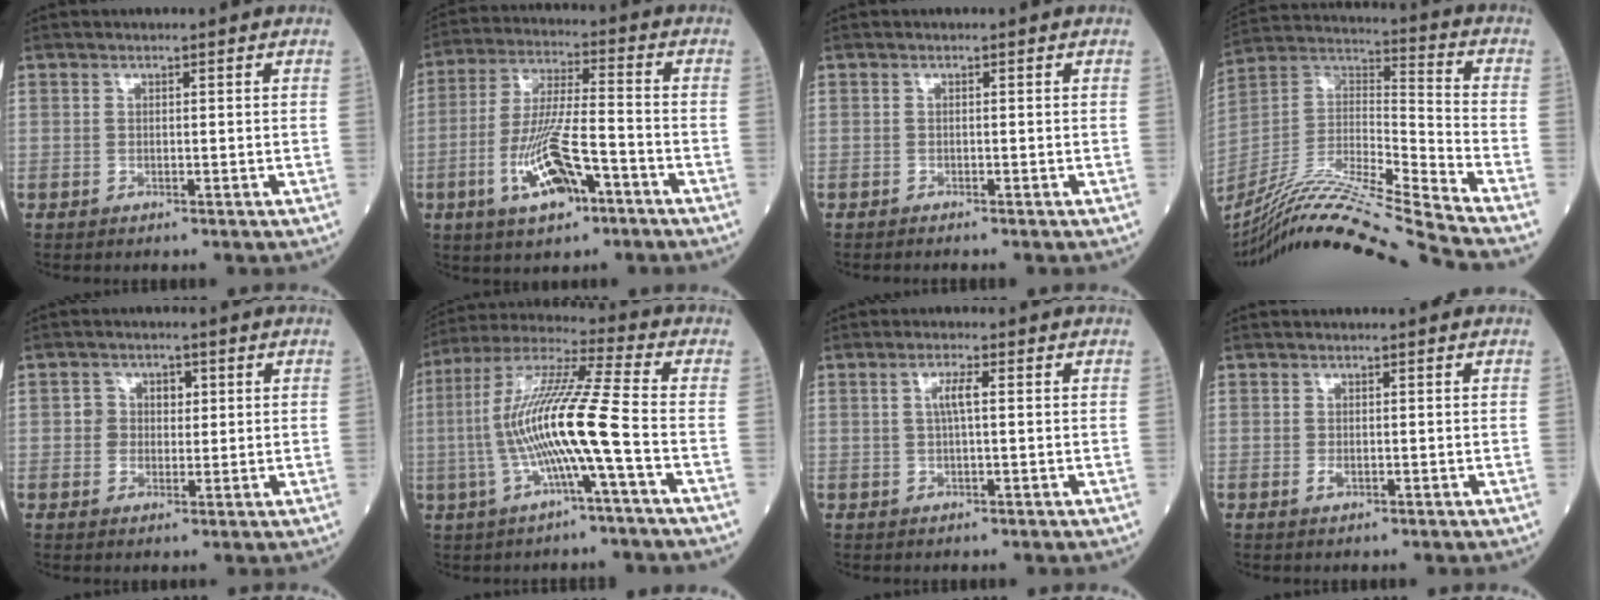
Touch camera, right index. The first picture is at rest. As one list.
[{"total": 11.7, "force": [-5.1, 2.9, 10.2], "torque": [-0.204, -0.004, -0.088]}, {"total": 1.4, "force": [-1.3, -0.1, 0.6], "torque": [-0.003, 0.001, -0.017]}, {"total": 23.0, "force": [-19.9, -2.4, 11.2], "torque": [-0.231, -0.019, -0.361]}, {"total": 3.6, "force": [0.7, 3.1, 1.8], "torque": [-0.020, 0.011, 0.009]}, {"total": 14.0, "force": [-2.8, -0.7, 13.7], "torque": [-0.274, 0.013, -0.063]}, {"total": 2.7, "force": [0.4, 0.3, 2.6], "torque": [-0.054, 0.003, 0.008]}, {"total": 0.8, "force": [-0.3, 0.4, 0.7], "torque": [-0.019, -0.003, -0.004]}]